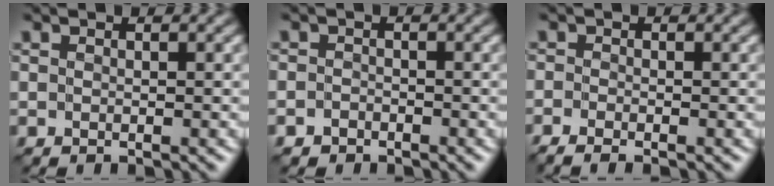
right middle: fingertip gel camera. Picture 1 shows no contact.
{"total": 1.1, "force": [-0.9, 0.6, -0.3], "torque": [0.012, 0.006, -0.020]}
{"total": 1.7, "force": [-1.5, 0.2, 0.8], "torque": [-0.016, -0.004, -0.034]}